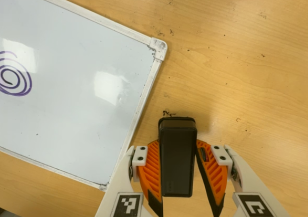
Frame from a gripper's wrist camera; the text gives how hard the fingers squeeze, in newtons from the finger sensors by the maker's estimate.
{"total": 3.3, "left": 2.3, "right": 4.4}